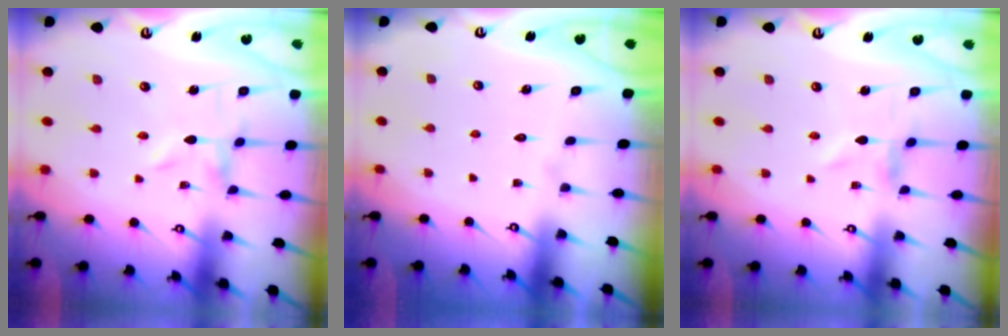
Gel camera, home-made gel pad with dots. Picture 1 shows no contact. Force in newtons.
{"total": 1.6, "press": 1.6, "slide": 0.1}
{"total": 0.0}